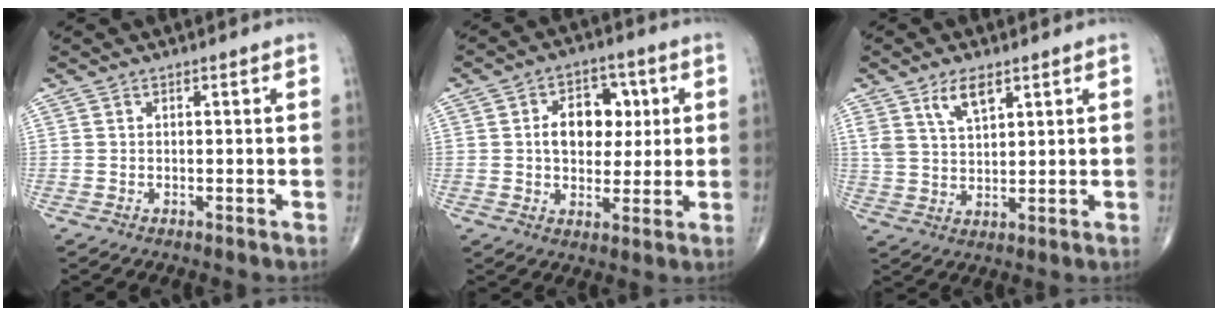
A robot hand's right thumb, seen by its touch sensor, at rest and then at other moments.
{"total": 10.3, "force": [1.7, 7.3, 7.1], "torque": [-0.065, 0.007, 0.026]}
{"total": 6.0, "force": [3.6, 2.5, 4.1], "torque": [-0.068, -0.021, 0.072]}